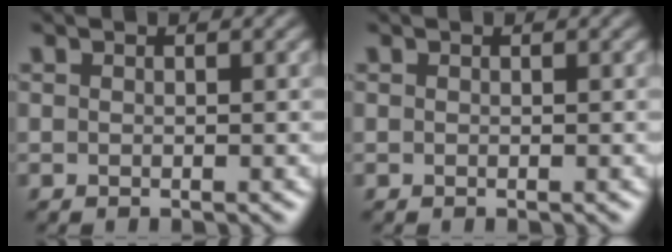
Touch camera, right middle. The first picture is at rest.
{"total": 0.0}